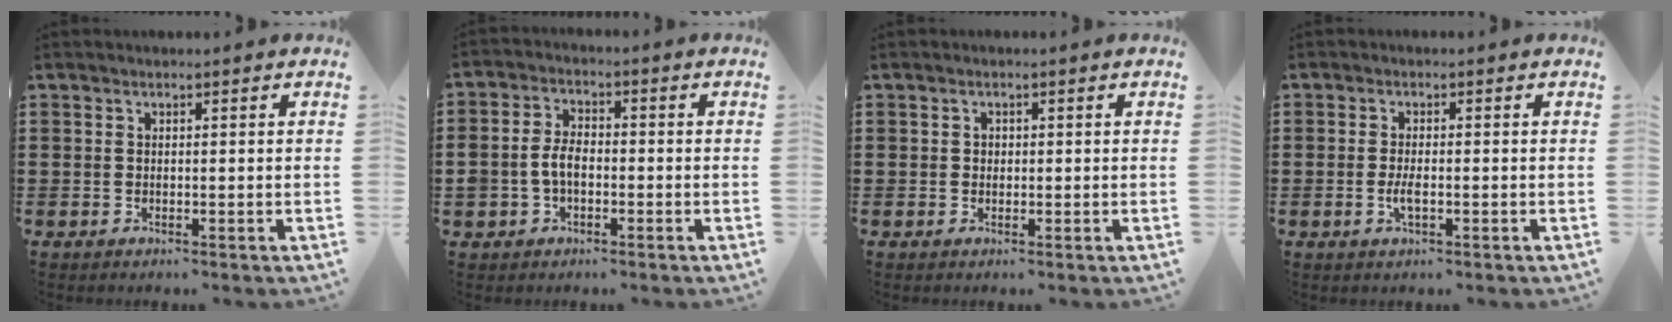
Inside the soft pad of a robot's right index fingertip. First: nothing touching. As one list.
[{"total": 4.2, "force": [-1.0, 2.8, 2.9], "torque": [-0.070, 0.002, -0.023]}, {"total": 0.5, "force": [0.1, 0.5, 0.1], "torque": [-0.003, 0.003, 0.001]}, {"total": 2.3, "force": [-0.6, 0.7, 2.1], "torque": [-0.046, -0.004, -0.012]}]